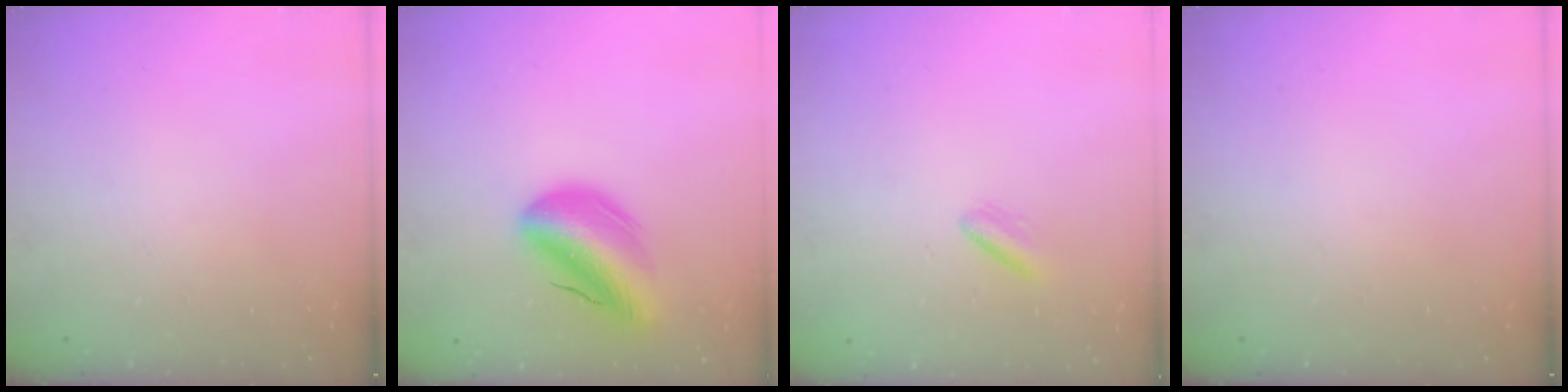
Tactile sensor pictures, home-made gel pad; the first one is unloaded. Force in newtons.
{"total": 15.3, "press": 14.8, "slide": 3.8}
{"total": 2.7, "press": 2.5, "slide": 1.0}
{"total": 0.0}